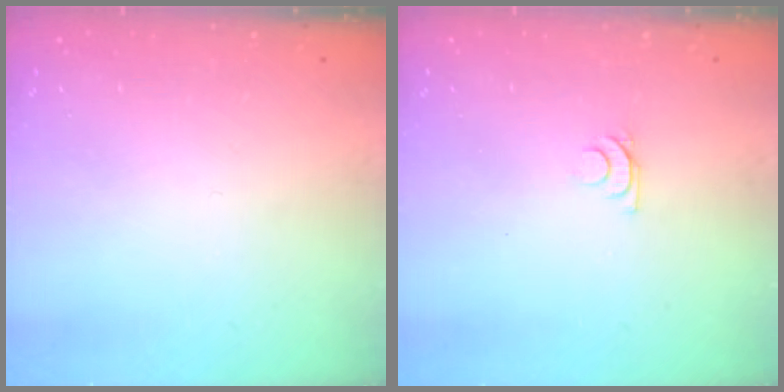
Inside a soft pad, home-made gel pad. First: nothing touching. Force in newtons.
{"total": 5.1, "press": 5.0, "slide": 0.9}